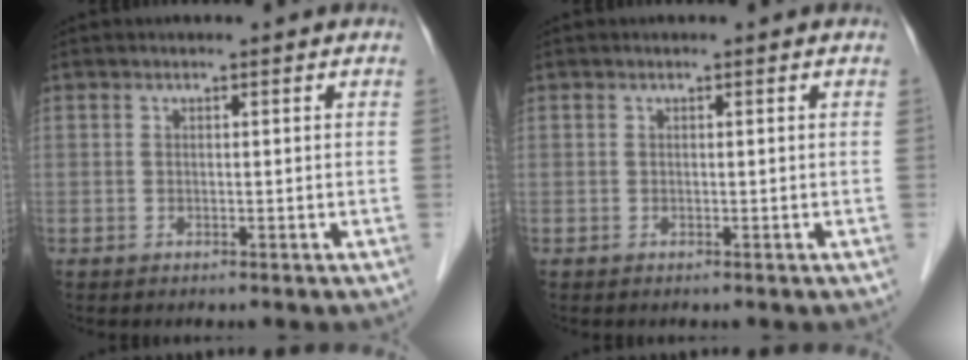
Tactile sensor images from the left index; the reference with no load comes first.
{"total": 0.0}